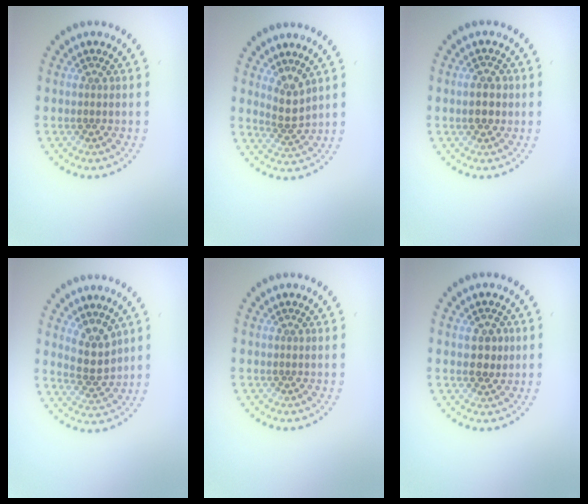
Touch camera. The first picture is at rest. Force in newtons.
{"total": 2.2, "press": 1.7, "slide": 1.4}
{"total": 2.4, "press": 2.4, "slide": 0.1}
{"total": 2.8, "press": 2.6, "slide": 1.2}
{"total": 0.0}
{"total": 2.3, "press": 2.3, "slide": 0.4}